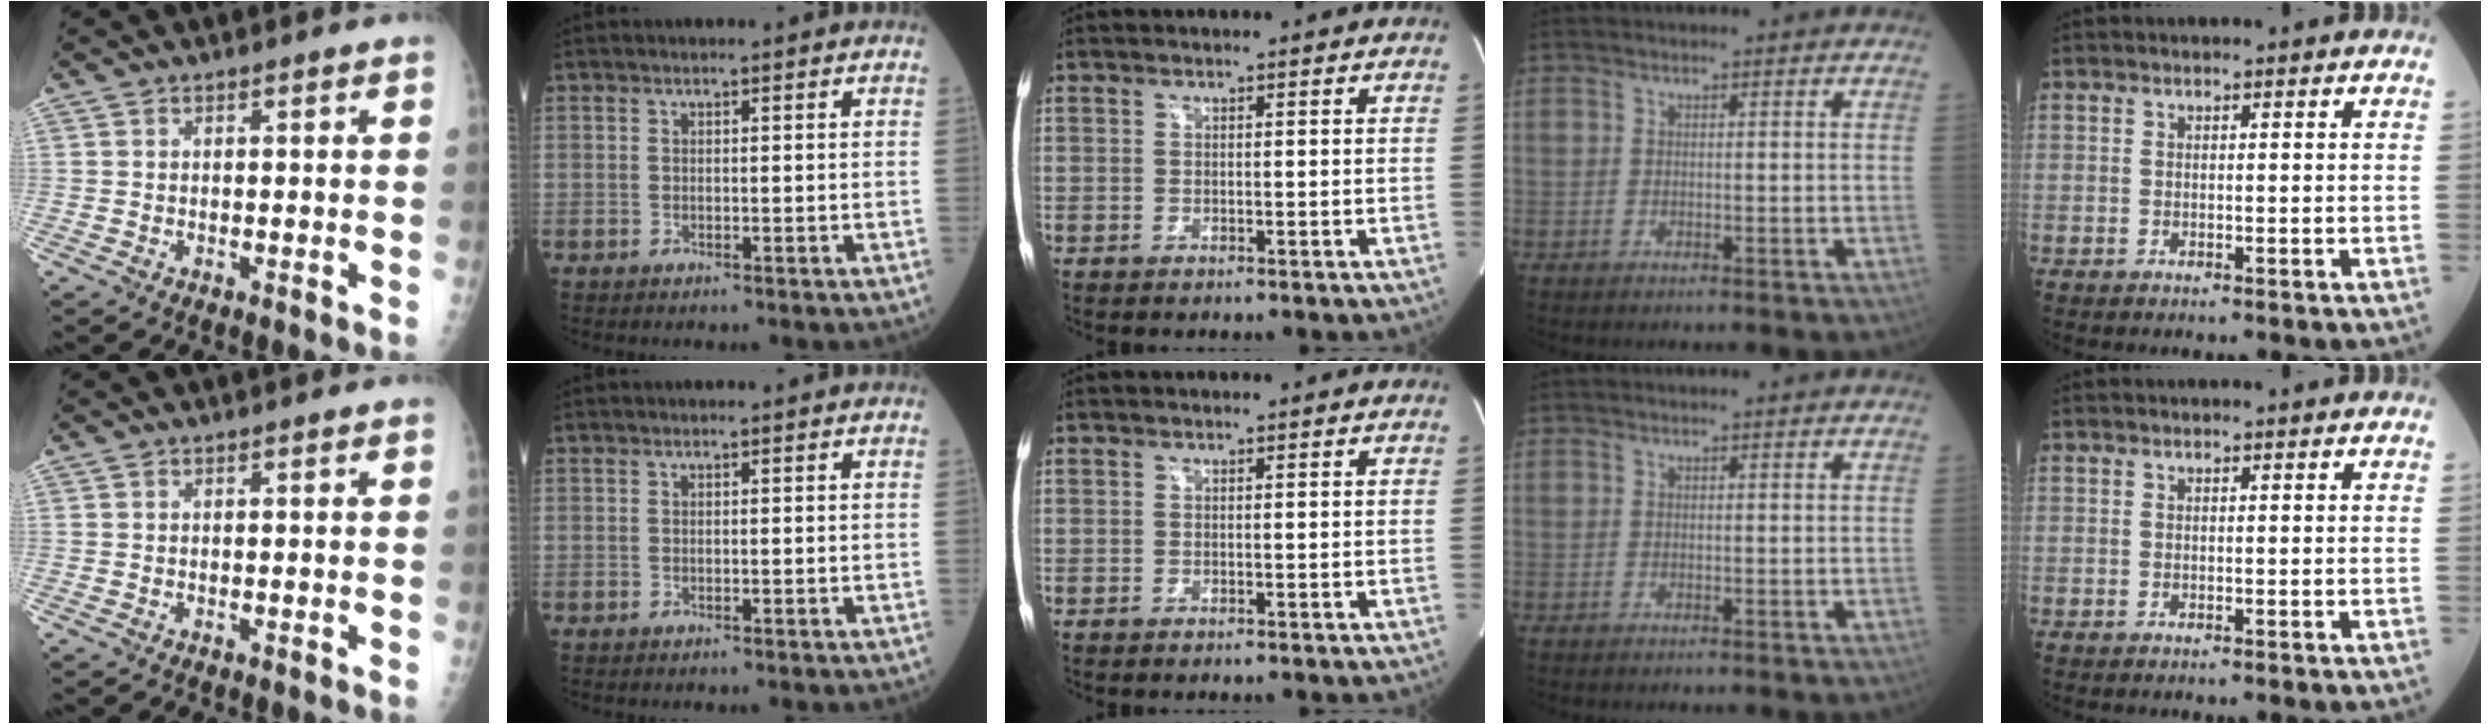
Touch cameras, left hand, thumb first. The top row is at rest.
{}